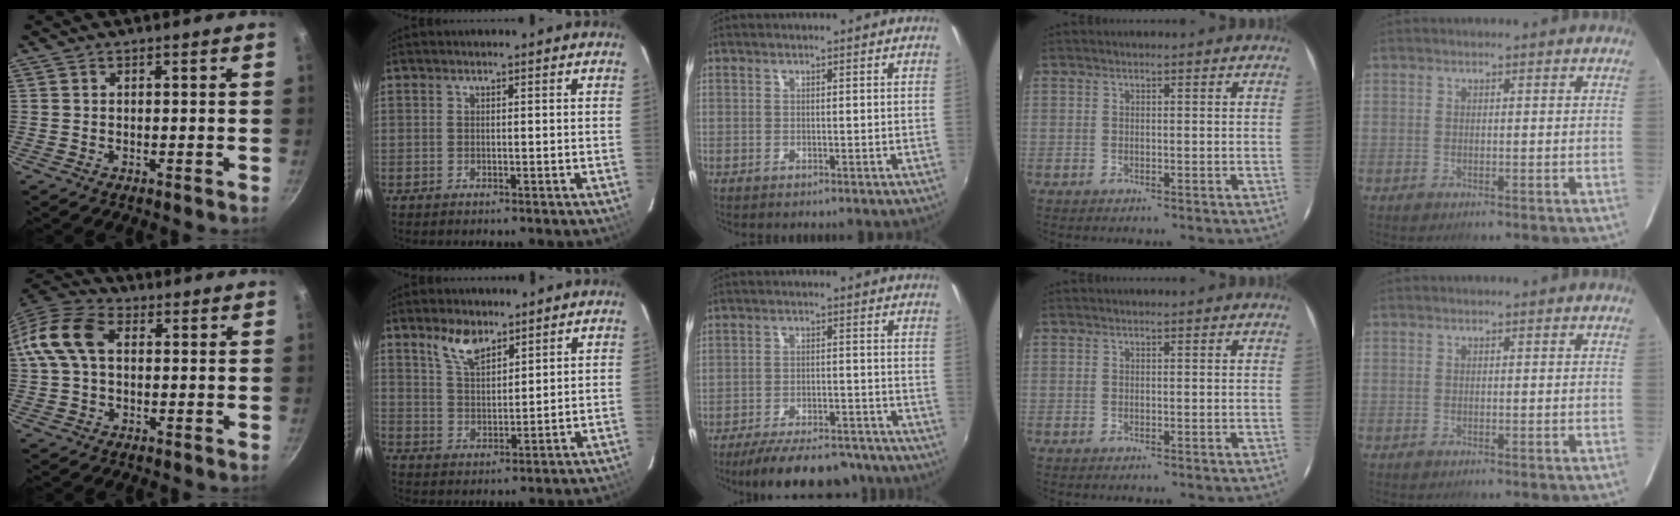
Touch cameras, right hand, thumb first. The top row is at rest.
{"thumb": {"total": 12.3, "force": [2.0, 8.0, 9.1], "torque": [-0.172, 0.027, 0.022]}, "index": {"total": 6.7, "force": [4.7, 2.9, 3.7], "torque": [-0.064, 0.005, 0.093]}, "middle": {"total": 16.1, "force": [-13.7, 5.0, 6.8], "torque": [-0.137, -0.003, -0.183]}}